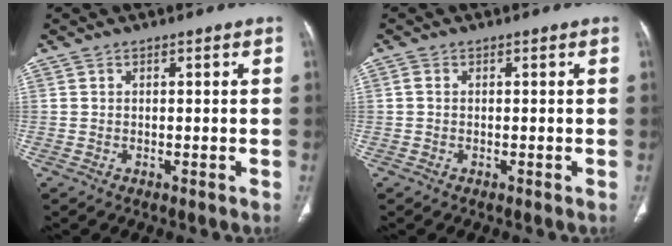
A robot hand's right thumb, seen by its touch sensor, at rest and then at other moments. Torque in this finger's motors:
{"motor_torque": [-0.36, 0.06, 0.48, -0.27, 0.09]}